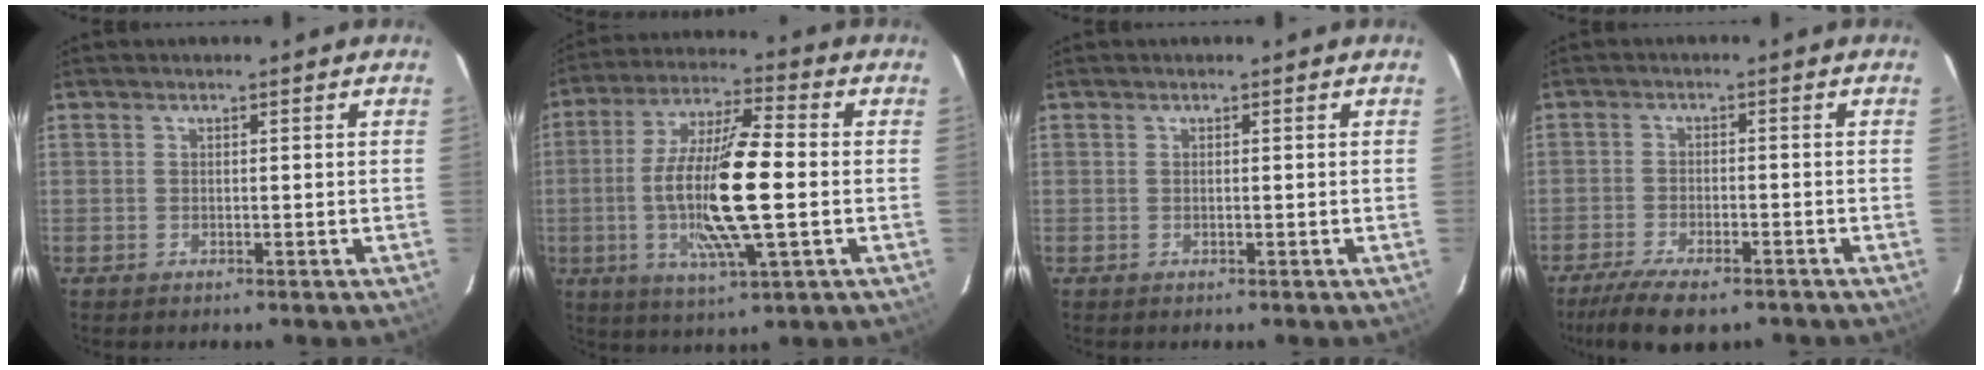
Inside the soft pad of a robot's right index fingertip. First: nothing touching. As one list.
[{"total": 16.4, "force": [-2.2, 2.8, 16.0], "torque": [-0.312, -0.006, -0.045]}, {"total": 0.0}, {"total": 10.4, "force": [-8.0, 3.3, 5.8], "torque": [-0.135, -0.025, -0.136]}]